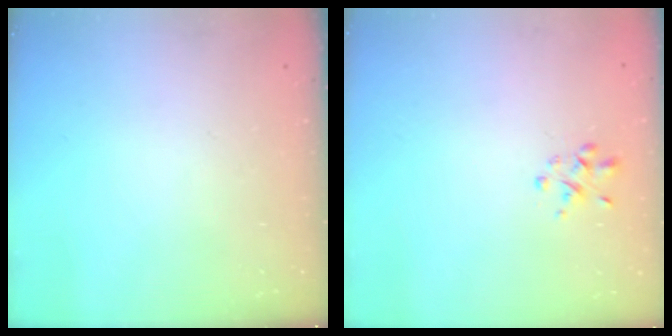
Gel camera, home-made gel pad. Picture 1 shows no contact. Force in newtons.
{"total": 1.8, "press": 1.8, "slide": 0.5}